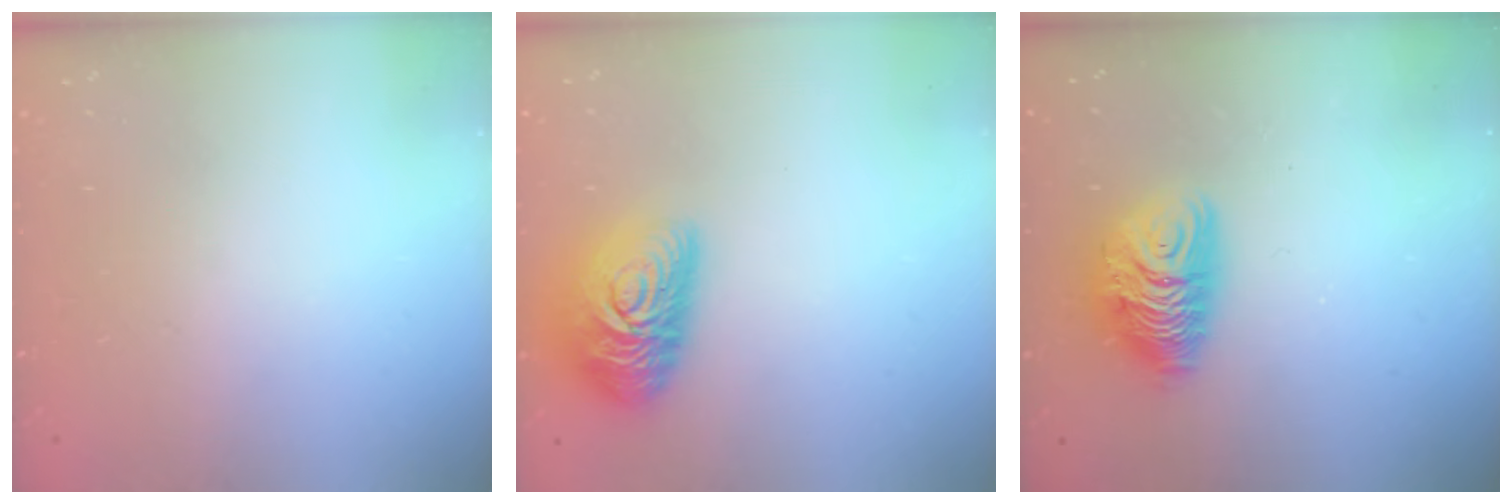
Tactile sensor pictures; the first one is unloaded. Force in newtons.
{"total": 15.0, "press": 15.0, "slide": 1.0}
{"total": 10.0, "press": 10.0, "slide": 0.7}